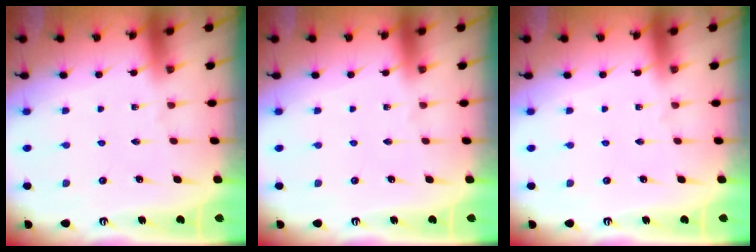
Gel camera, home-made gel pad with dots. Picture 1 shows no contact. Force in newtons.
{"total": 0.0}
{"total": 0.0}